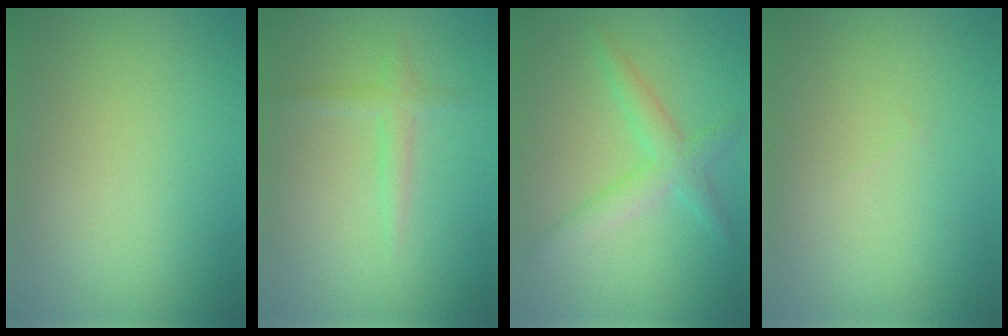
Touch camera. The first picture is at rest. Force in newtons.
{"total": 1.4, "press": 1.4, "slide": 0.1}
{"total": 3.0, "press": 3.0, "slide": 0.1}
{"total": 0.0}